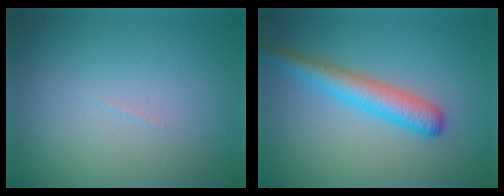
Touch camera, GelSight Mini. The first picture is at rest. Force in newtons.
{"total": 3.8, "press": 3.8, "slide": 0.1}